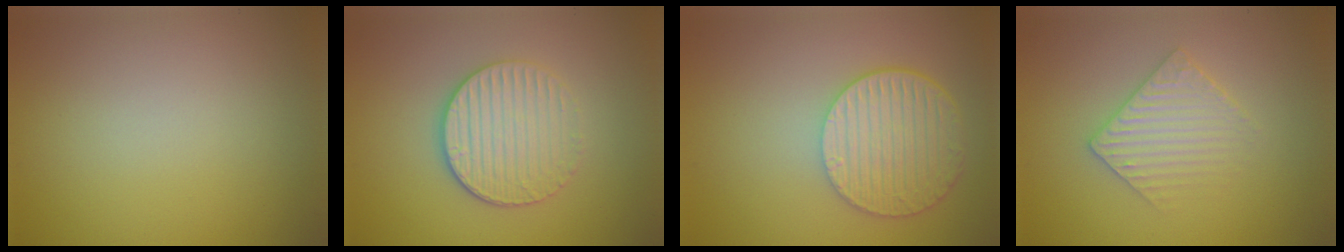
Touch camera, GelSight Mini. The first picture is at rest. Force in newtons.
{"total": 4.0, "press": 3.5, "slide": 2.0}
{"total": 6.1, "press": 4.8, "slide": 3.8}
{"total": 3.0, "press": 2.9, "slide": 0.6}